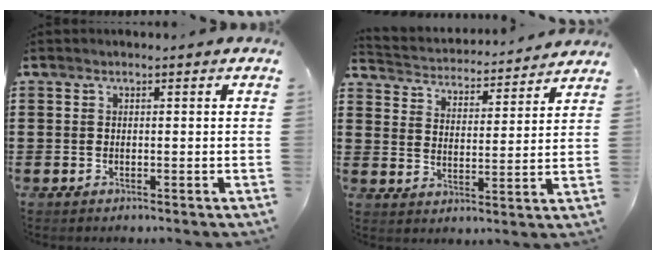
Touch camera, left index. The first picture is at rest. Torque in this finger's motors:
{"motor_torque": [0.88, -1.26, 0.47, 0.09]}